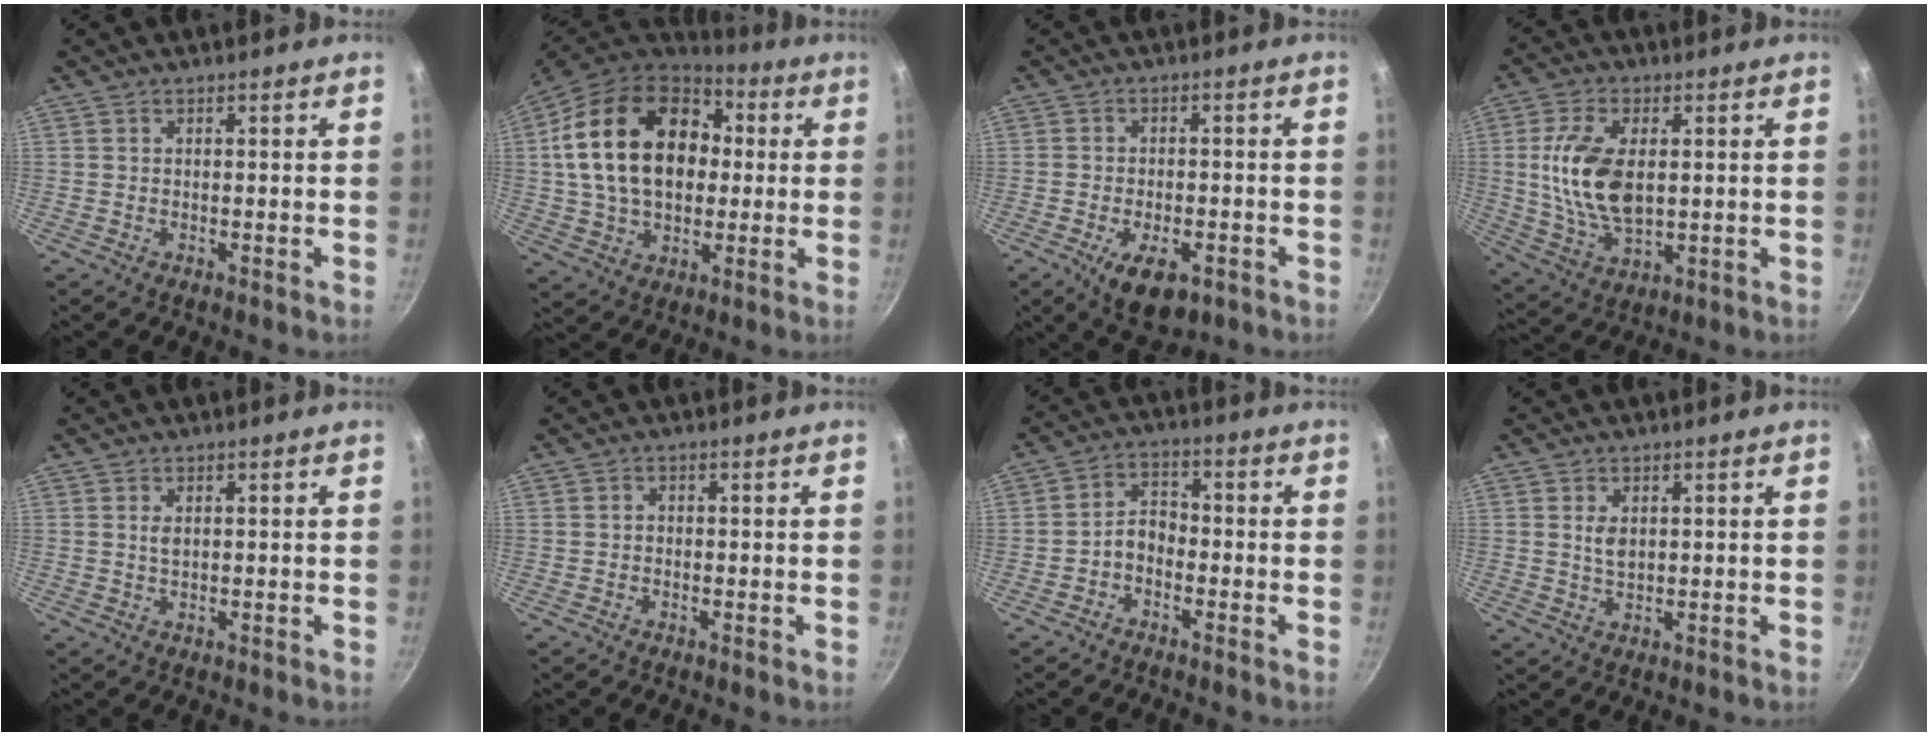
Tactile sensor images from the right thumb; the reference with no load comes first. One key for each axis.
{"total": 23.9, "fx": 3.8, "fy": 16.6, "fz": 16.7, "tx": -0.272, "ty": 0.025, "tz": 0.063}
{"total": 9.3, "fx": -4.1, "fy": 4.7, "fz": 6.9, "tx": -0.096, "ty": 0.011, "tz": -0.055}
{"total": 13.9, "fx": 1.5, "fy": 7.6, "fz": 11.5, "tx": -0.216, "ty": -0.008, "tz": 0.032}
{"total": 1.6, "fx": 0.4, "fy": 0.9, "fz": 1.2, "tx": -0.021, "ty": -0.001, "tz": 0.007}
{"total": 0.8, "fx": -0.3, "fy": 0.7, "fz": 0.3, "tx": -0.004, "ty": 0.003, "tz": -0.007}
{"total": 4.6, "fx": -2.0, "fy": 3.1, "fz": 2.8, "tx": -0.035, "ty": 0.035, "tz": -0.043}
{"total": 3.1, "fx": 0.8, "fy": 1.9, "fz": 2.3, "tx": -0.037, "ty": -0.006, "tz": 0.015}